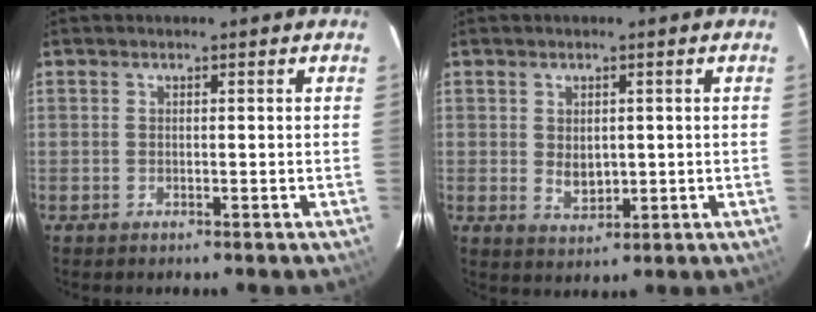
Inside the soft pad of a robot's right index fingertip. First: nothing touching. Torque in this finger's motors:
{"motor_torque": [0.11, 0.01, 0.28, 0.01]}